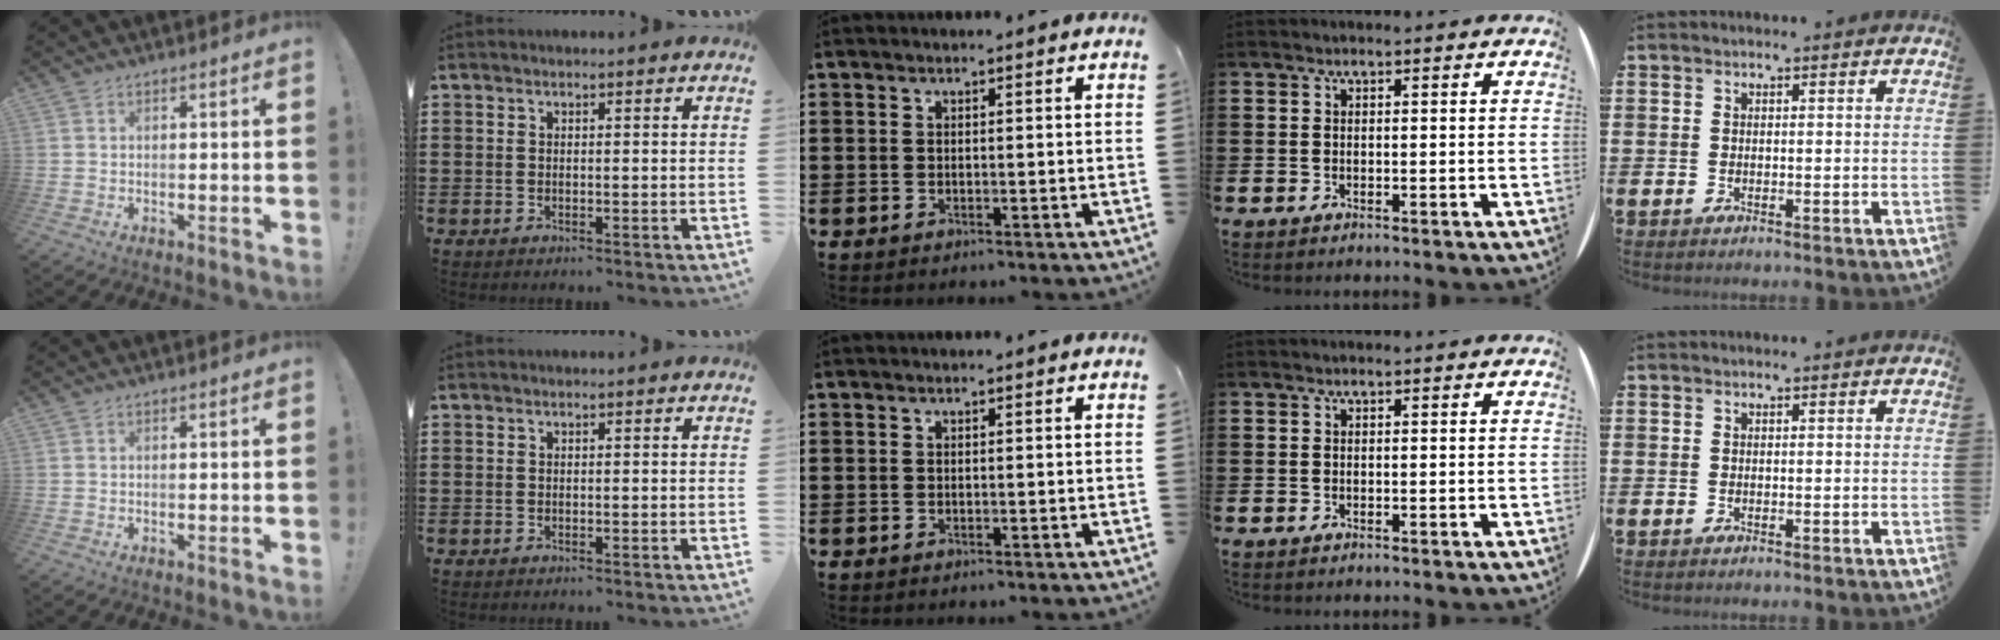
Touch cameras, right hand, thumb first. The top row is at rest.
{}